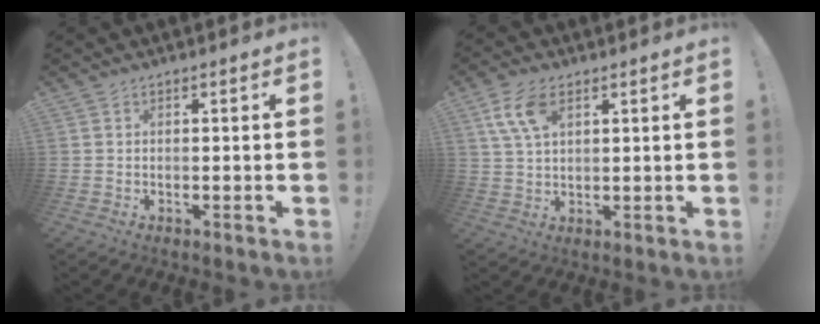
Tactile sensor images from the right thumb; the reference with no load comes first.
{"total": 8.9, "force": [3.9, 4.7, 6.5], "torque": [-0.119, -0.003, 0.074]}